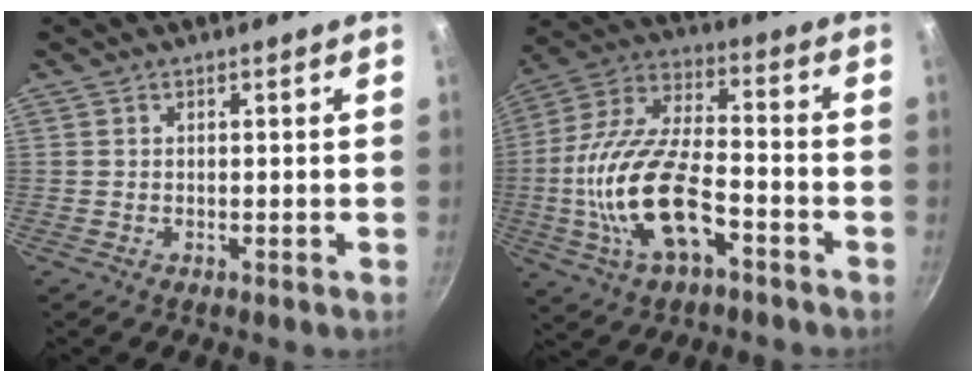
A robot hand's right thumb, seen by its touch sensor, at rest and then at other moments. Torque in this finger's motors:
{"motor_torque": [0.21, 1.07, 1.94, -0.83, 0.75]}